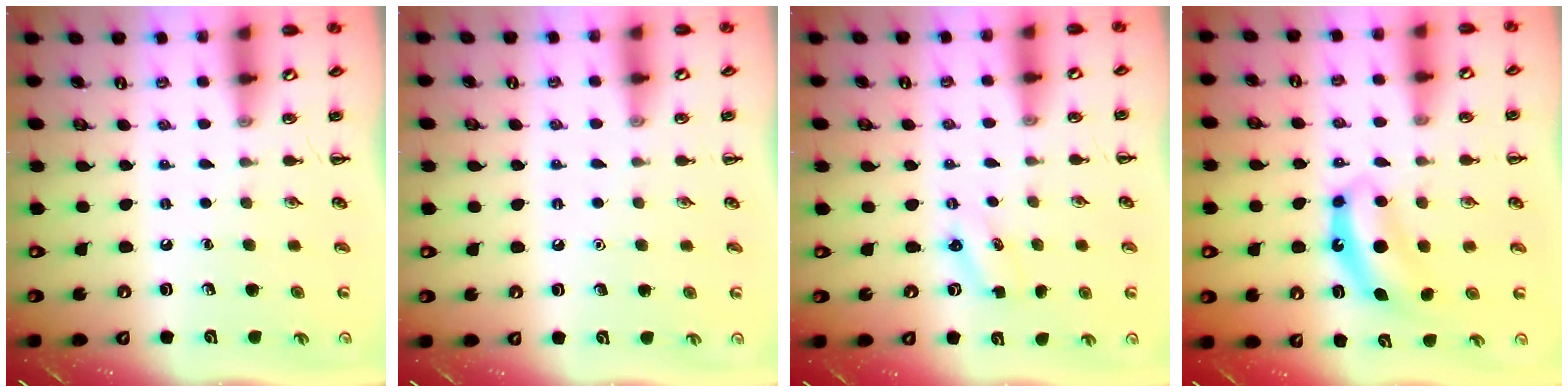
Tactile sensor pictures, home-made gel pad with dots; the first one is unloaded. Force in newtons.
{"total": 1.6, "press": 1.6, "slide": 0.1}
{"total": 2.3, "press": 2.2, "slide": 0.7}
{"total": 7.1, "press": 7.1, "slide": 0.5}